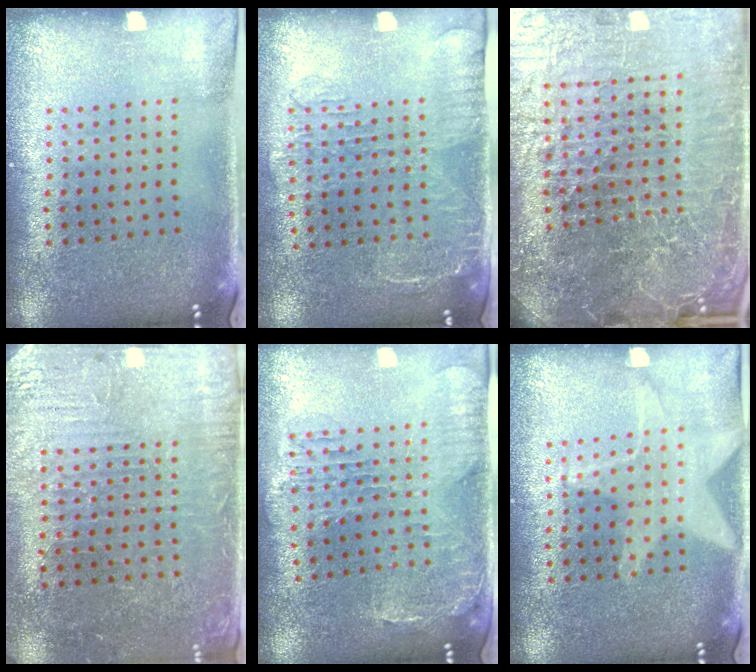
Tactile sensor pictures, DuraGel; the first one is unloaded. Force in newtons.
{"total": 1.7, "press": 1.3, "slide": 1.0}
{"total": 7.2, "press": 6.3, "slide": 3.4}
{"total": 3.2, "press": 3.1, "slide": 0.5}
{"total": 1.4, "press": 1.4, "slide": 0.4}
{"total": 1.0, "press": 1.0, "slide": 0.1}